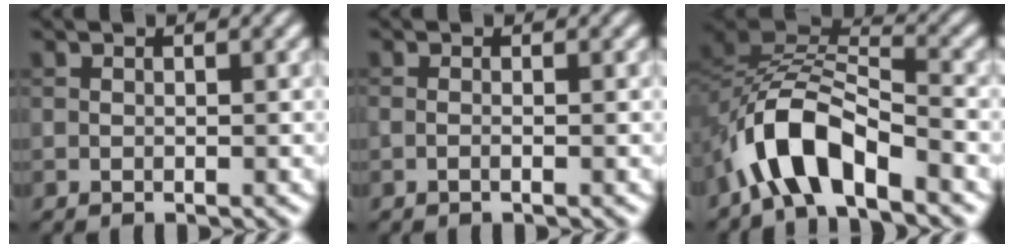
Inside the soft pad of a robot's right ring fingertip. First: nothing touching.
{"total": 0.7, "force": [-0.2, 0.3, 0.6], "torque": [-0.011, -0.008, -0.010]}
{"total": 7.4, "force": [-4.6, 3.1, 4.9], "torque": [-0.081, 0.007, -0.092]}